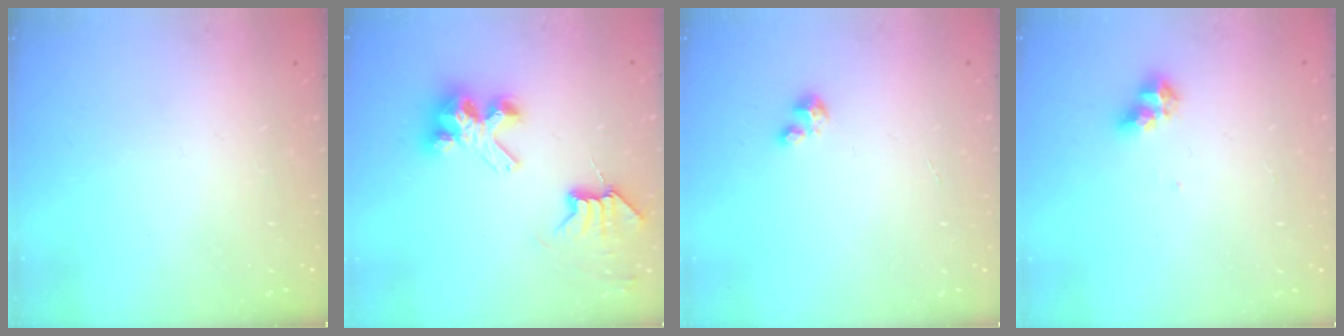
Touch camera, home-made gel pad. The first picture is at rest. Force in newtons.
{"total": 7.4, "press": 7.4, "slide": 0.2}
{"total": 2.0, "press": 2.0, "slide": 0.2}
{"total": 6.4, "press": 6.4, "slide": 0.3}